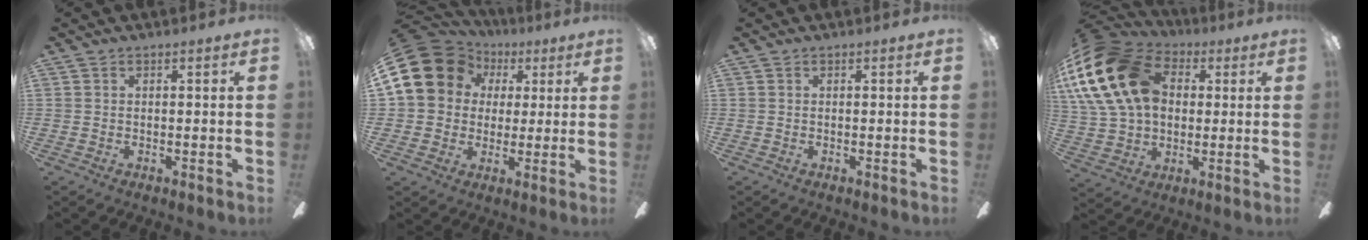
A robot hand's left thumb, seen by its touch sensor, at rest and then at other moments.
{"total": 15.5, "force": [4.4, 13.7, 5.9], "torque": [-0.119, -0.012, 0.088]}
{"total": 0.0}
{"total": 22.8, "force": [5.9, 16.7, 14.4], "torque": [-0.308, -0.005, 0.102]}